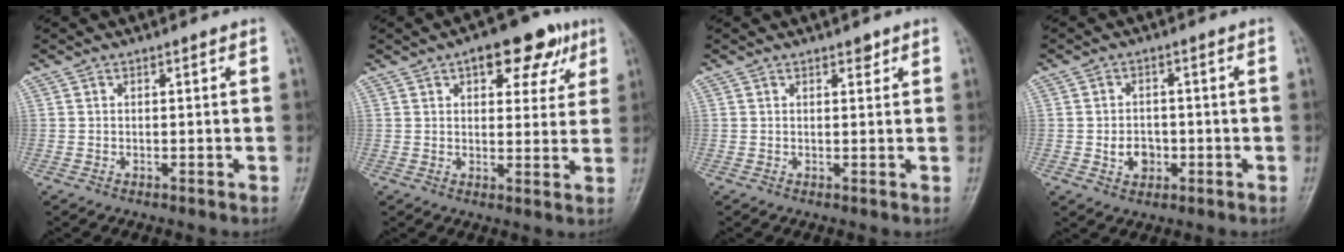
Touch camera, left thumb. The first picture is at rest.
{"total": 11.1, "force": [5.8, 5.5, 7.7], "torque": [-0.058, -0.008, 0.071]}
{"total": 1.3, "force": [1.0, 0.6, 0.7], "torque": [-0.002, -0.005, 0.012]}
{"total": 4.3, "force": [-1.0, 3.5, 2.4], "torque": [-0.020, 0.006, -0.014]}